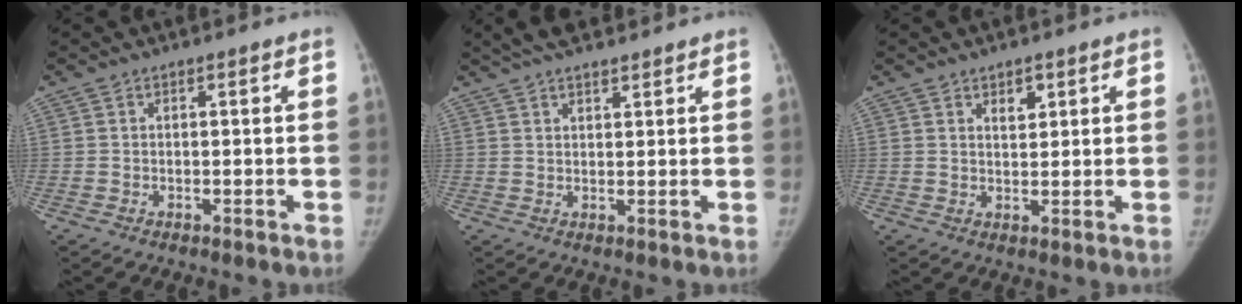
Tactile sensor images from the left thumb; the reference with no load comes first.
{"total": 7.1, "force": [5.7, 2.3, 3.5], "torque": [-0.046, 0.006, 0.099]}
{"total": 2.9, "force": [1.6, 1.6, 1.8], "torque": [-0.015, -0.010, 0.027]}